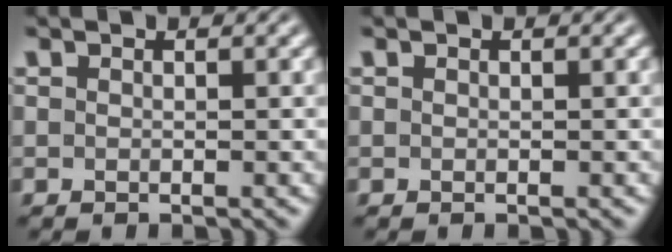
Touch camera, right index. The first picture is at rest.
{"total": 0.0}